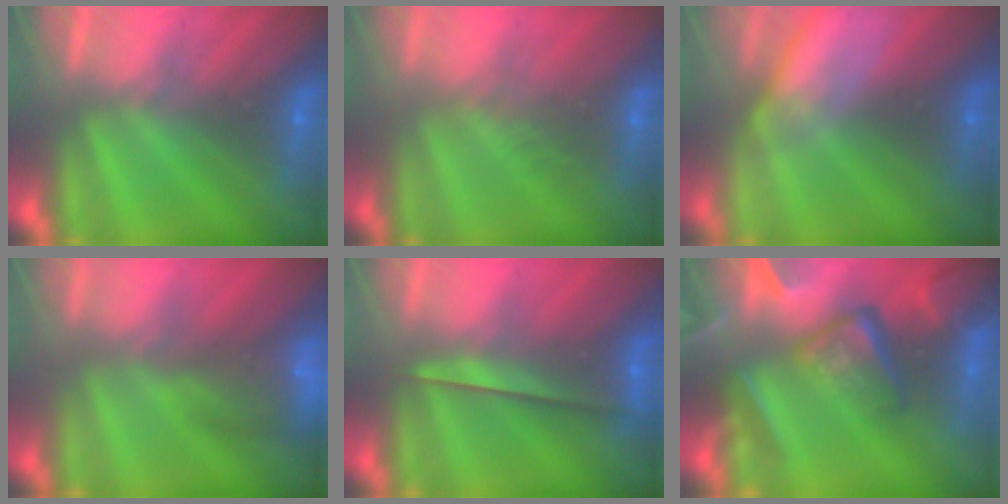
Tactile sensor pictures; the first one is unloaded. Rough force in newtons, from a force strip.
{"total": 1.2}
{"total": 3.2}
{"total": 8.6}
{"total": 2.4}
{"total": 7.6}